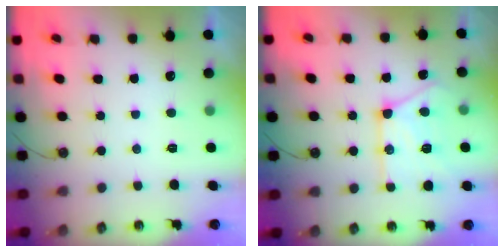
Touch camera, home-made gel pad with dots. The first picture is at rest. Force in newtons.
{"total": 15.2, "press": 15.2, "slide": 0.9}